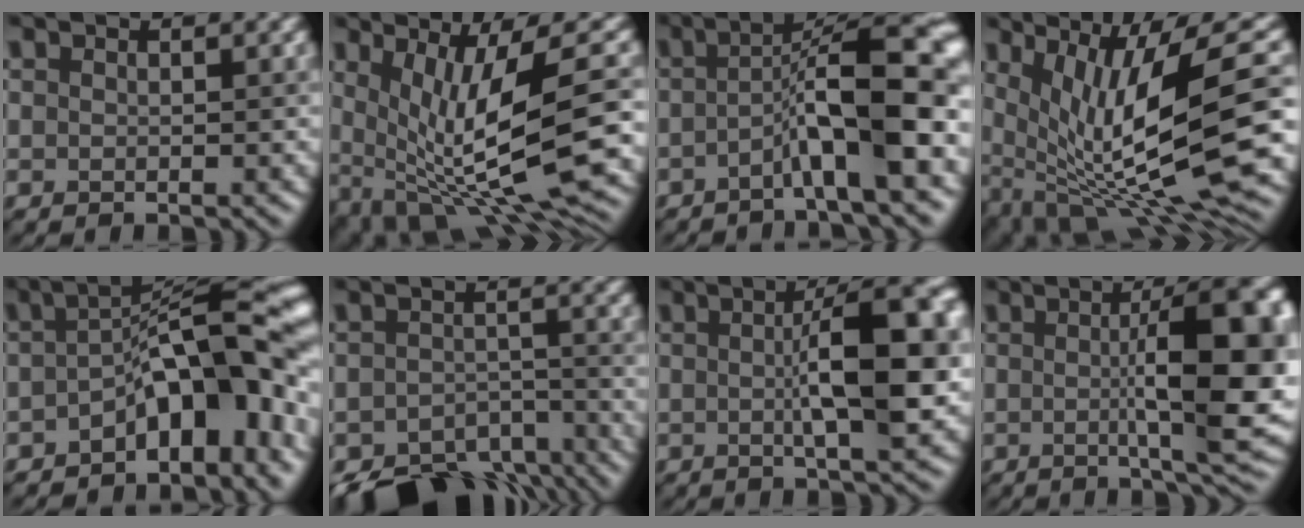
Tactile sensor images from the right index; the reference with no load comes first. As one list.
[{"total": 12.6, "force": [0.4, 4.6, 11.8], "torque": [-0.201, -0.028, 0.033]}, {"total": 8.3, "force": [-2.1, 1.4, 7.9], "torque": [-0.114, 0.022, -0.043]}, {"total": 14.3, "force": [1.8, 5.2, 13.2], "torque": [-0.228, -0.012, 0.058]}, {"total": 10.1, "force": [-2.9, 4.1, 8.8], "torque": [-0.107, 0.016, -0.056]}, {"total": 10.4, "force": [-8.3, 4.7, 4.1], "torque": [-0.057, -0.022, -0.115]}, {"total": 8.8, "force": [0.3, 2.1, 8.5], "torque": [-0.116, 0.006, 0.001]}, {"total": 11.5, "force": [0.3, 2.7, 11.2], "torque": [-0.146, 0.001, 0.005]}]